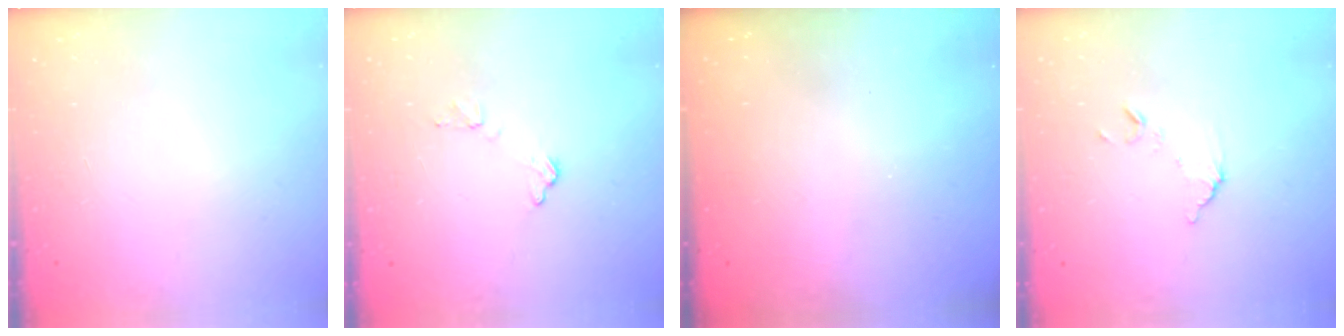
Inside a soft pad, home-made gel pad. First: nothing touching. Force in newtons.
{"total": 6.9, "press": 6.9, "slide": 0.6}
{"total": 3.0, "press": 3.0, "slide": 0.1}
{"total": 7.2, "press": 7.2, "slide": 0.2}